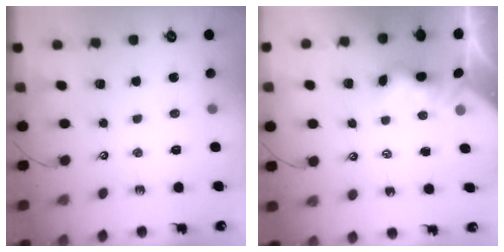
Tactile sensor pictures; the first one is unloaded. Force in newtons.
{"total": 3.0, "press": 2.9, "slide": 0.6}